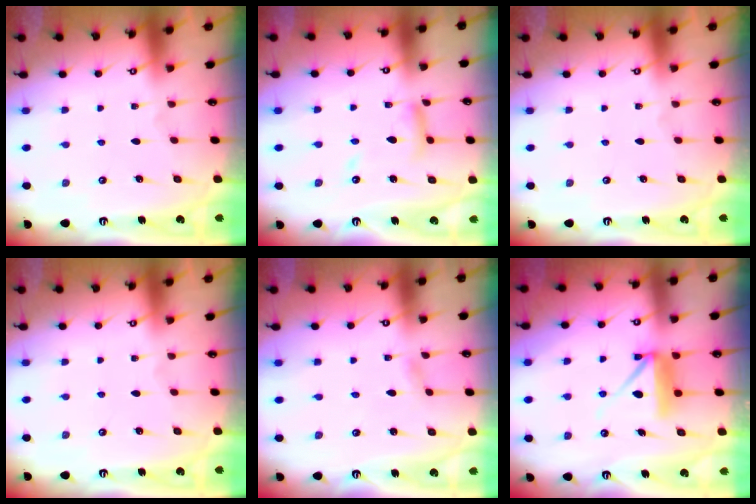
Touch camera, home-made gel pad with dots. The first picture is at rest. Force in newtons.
{"total": 10.1, "press": 10.0, "slide": 0.9}
{"total": 0.0}
{"total": 0.0}
{"total": 1.5, "press": 1.5, "slide": 0.2}
{"total": 8.7, "press": 8.7, "slide": 0.6}